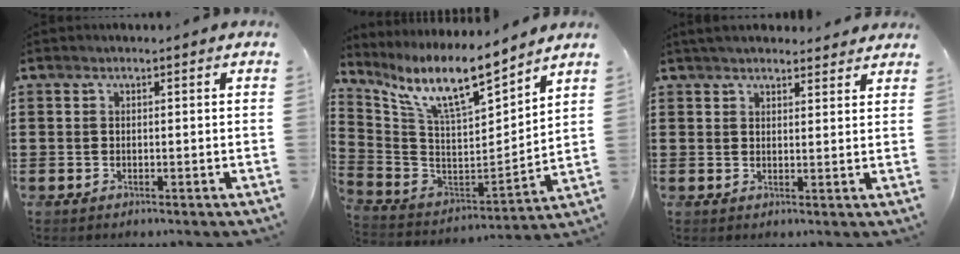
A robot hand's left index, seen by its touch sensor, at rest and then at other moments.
{"total": 11.7, "force": [8.9, 1.9, 7.4], "torque": [-0.175, -0.055, 0.152]}
{"total": 3.2, "force": [3.1, 0.6, 0.6], "torque": [-0.018, -0.002, 0.059]}